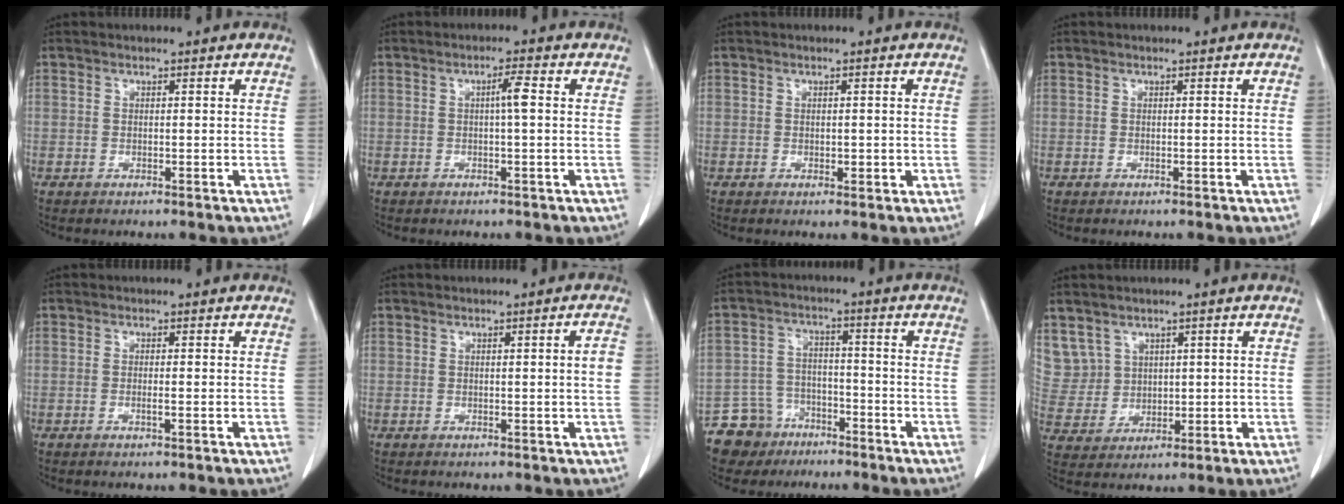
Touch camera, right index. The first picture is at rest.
{"total": 2.3, "force": [0.1, -0.1, 2.3], "torque": [-0.040, 0.004, 0.003]}
{"total": 1.1, "force": [-0.1, 0.8, 0.8], "torque": [-0.007, 0.000, 0.004]}
{"total": 0.0}
{"total": 0.7, "force": [-0.2, -0.1, 0.7], "torque": [-0.015, 0.000, -0.001]}
{"total": 2.1, "force": [0.1, -0.1, 2.1], "torque": [-0.027, 0.002, 0.001]}
{"total": 7.7, "force": [-5.4, 5.5, 0.4], "torque": [-0.012, 0.011, -0.098]}
{"total": 8.8, "force": [4.2, 7.7, 0.7], "torque": [-0.033, 0.034, 0.111]}